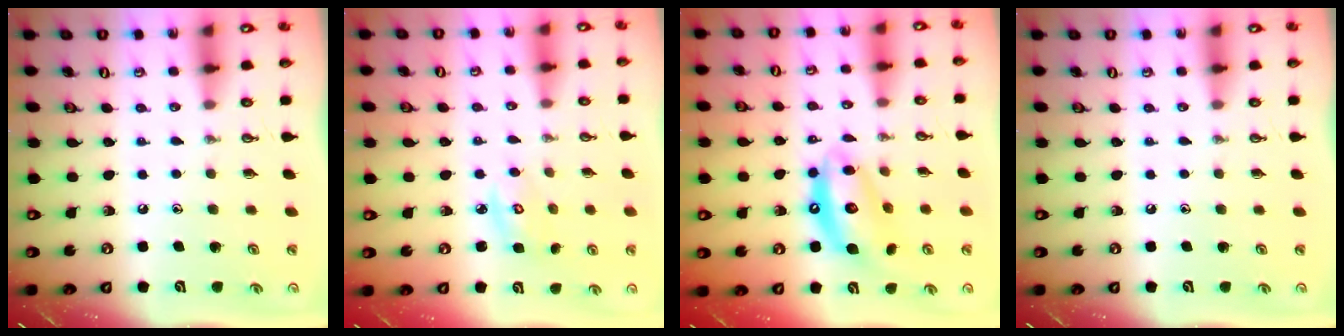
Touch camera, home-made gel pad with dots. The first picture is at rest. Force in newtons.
{"total": 3.8, "press": 3.8, "slide": 0.3}
{"total": 12.7, "press": 12.7, "slide": 1.3}
{"total": 0.0}